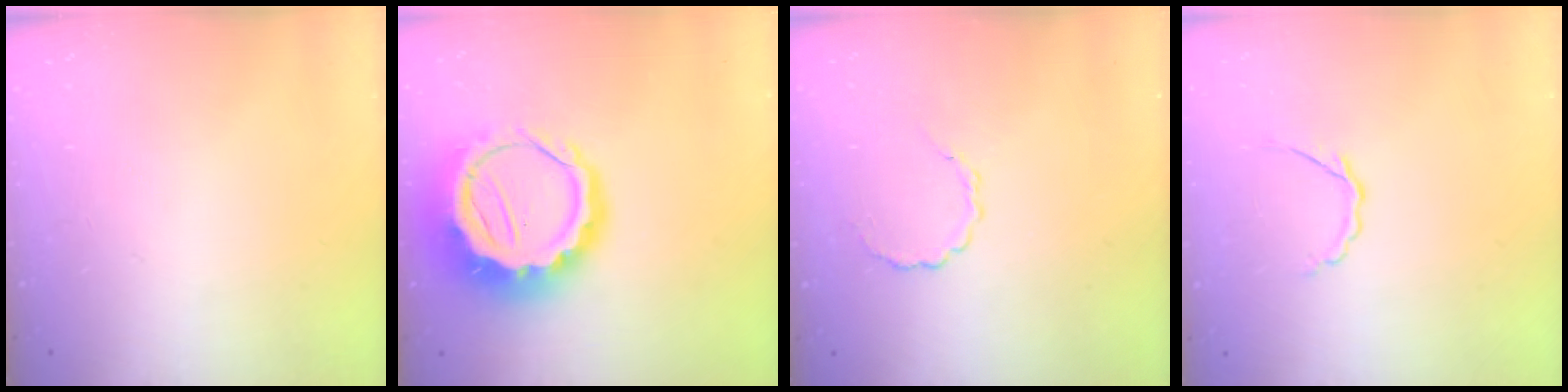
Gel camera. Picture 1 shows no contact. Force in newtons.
{"total": 13.2, "press": 12.9, "slide": 2.9}
{"total": 2.6, "press": 2.5, "slide": 0.9}
{"total": 2.9, "press": 2.7, "slide": 0.8}